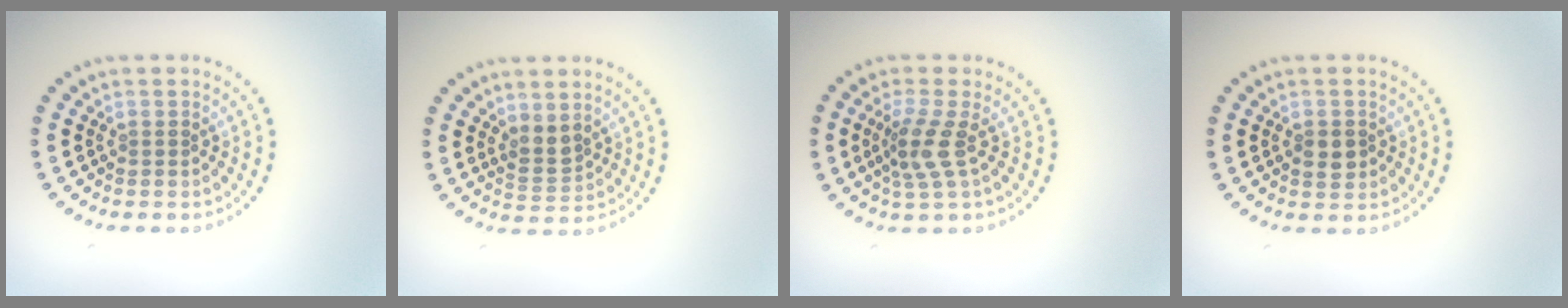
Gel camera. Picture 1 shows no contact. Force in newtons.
{"total": 1.9, "press": 1.6, "slide": 1.1}
{"total": 2.9, "press": 2.2, "slide": 1.9}
{"total": 1.8, "press": 1.8, "slide": 0.3}